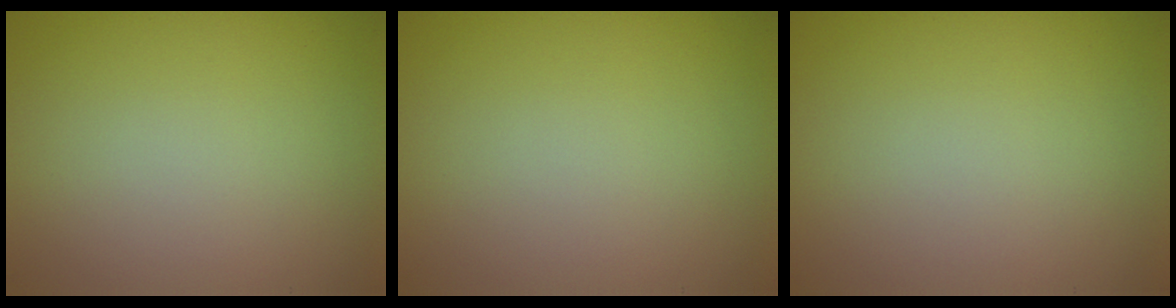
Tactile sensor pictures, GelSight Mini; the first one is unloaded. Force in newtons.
{"total": 0.0}
{"total": 0.0}